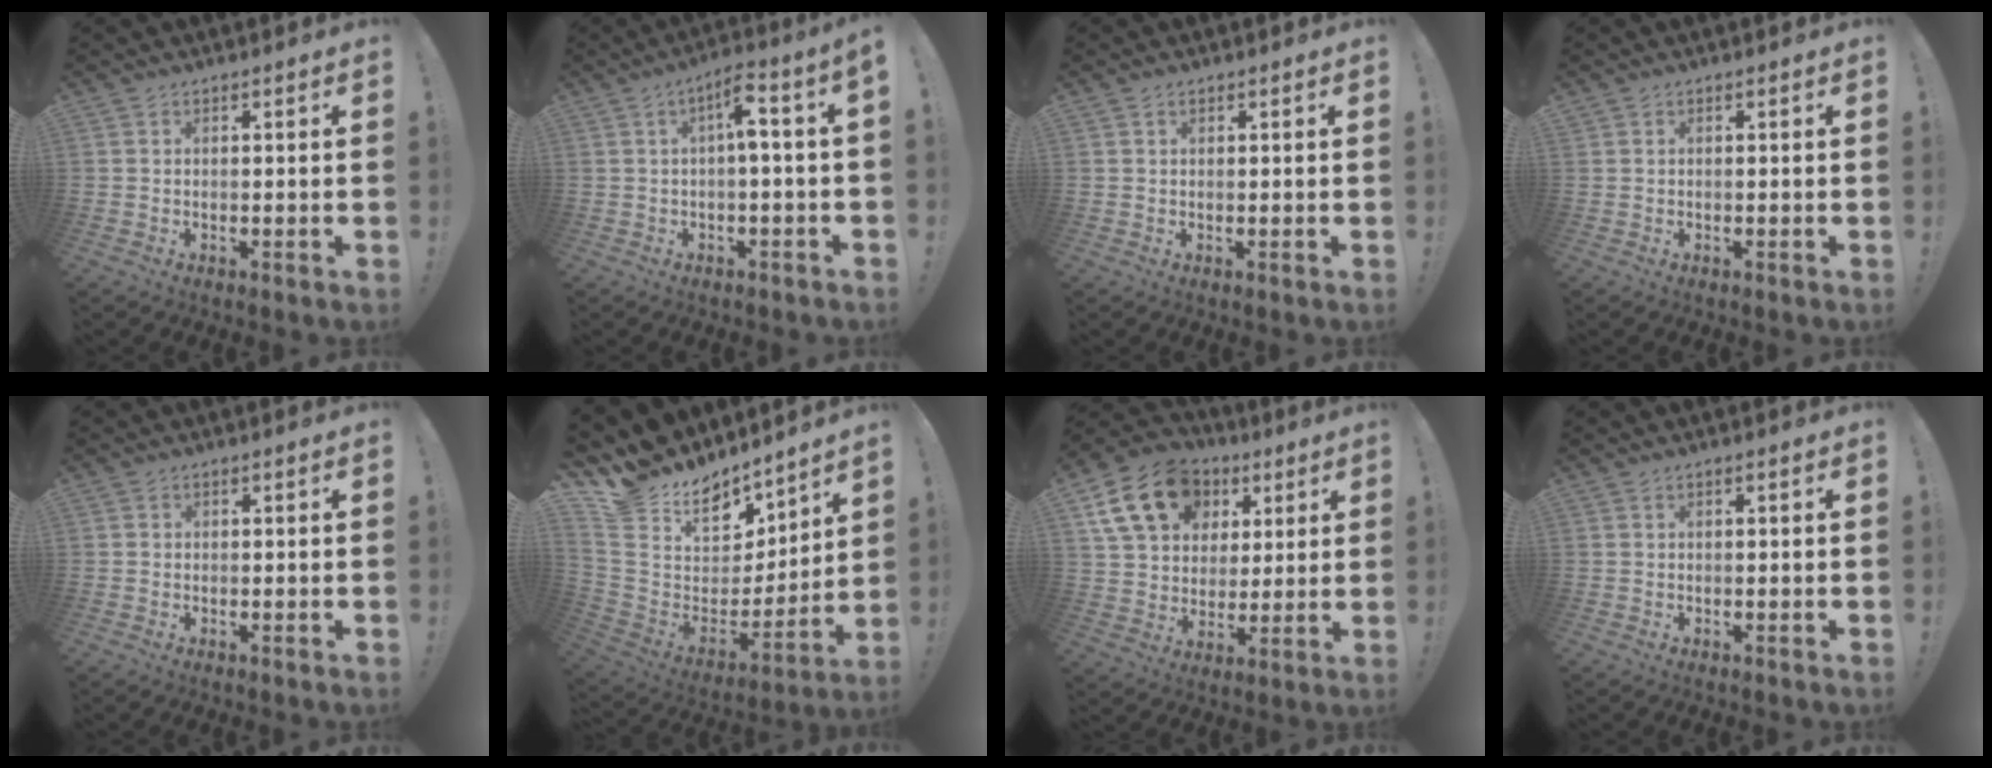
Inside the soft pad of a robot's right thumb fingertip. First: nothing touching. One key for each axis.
{"total": 6.2, "fx": 0.0, "fy": 0.7, "fz": 6.2, "tx": -0.093, "ty": -0.005, "tz": -0.005}
{"total": 0.5, "fx": 0.3, "fy": 0.4, "fz": 0.2, "tx": -0.001, "ty": 0.001, "tz": 0.005}
{"total": 0.0}
{"total": 0.6, "fx": -0.2, "fy": 0.5, "fz": 0.0, "tx": 0.000, "ty": 0.003, "tz": -0.004}
{"total": 15.5, "fx": 13.0, "fy": 7.9, "fz": 3.0, "tx": -0.062, "ty": -0.114, "tz": 0.260}
{"total": 19.1, "fx": 8.2, "fy": 14.4, "fz": 9.6, "tx": -0.152, "ty": -0.024, "tz": 0.166}
{"total": 0.0}